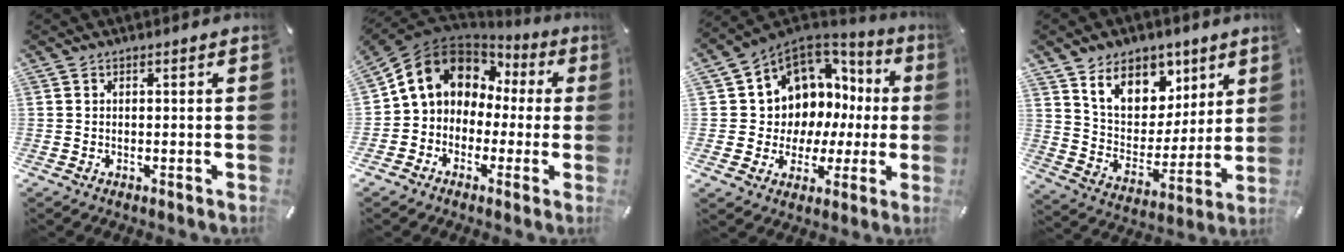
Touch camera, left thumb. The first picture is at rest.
{"total": 11.5, "force": [3.2, 10.0, 4.7], "torque": [-0.117, -0.011, 0.060]}
{"total": 9.8, "force": [4.1, 8.6, 2.1], "torque": [-0.052, -0.059, 0.087]}
{"total": 12.6, "force": [7.9, 9.2, 3.4], "torque": [-0.062, -0.059, 0.150]}